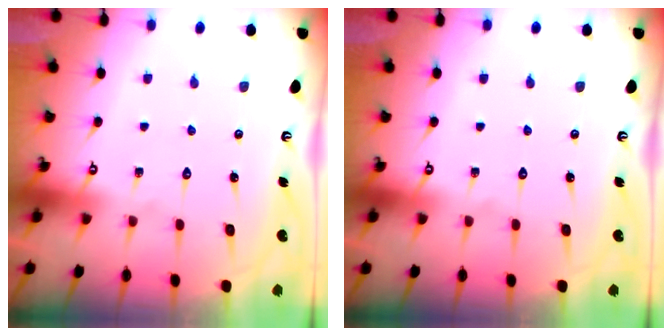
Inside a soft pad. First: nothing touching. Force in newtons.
{"total": 0.0}